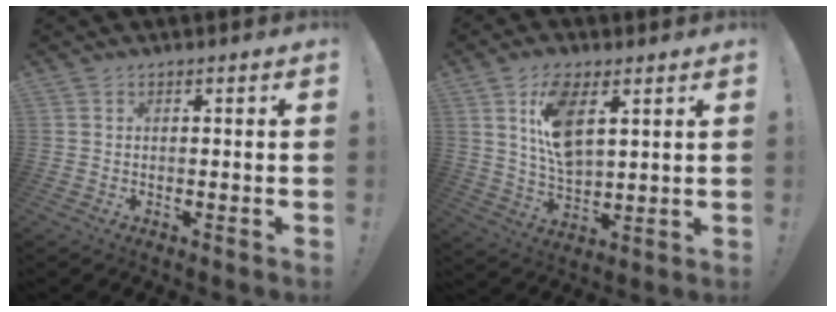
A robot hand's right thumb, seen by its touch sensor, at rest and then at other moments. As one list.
[{"total": 12.2, "force": [5.4, 6.0, 9.1], "torque": [-0.167, -0.017, 0.096]}]